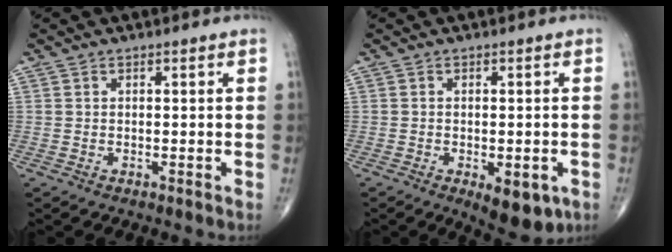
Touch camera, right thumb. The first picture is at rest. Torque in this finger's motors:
{"motor_torque": [0.81, 1.08, 0.09, -0.20, 0.22]}